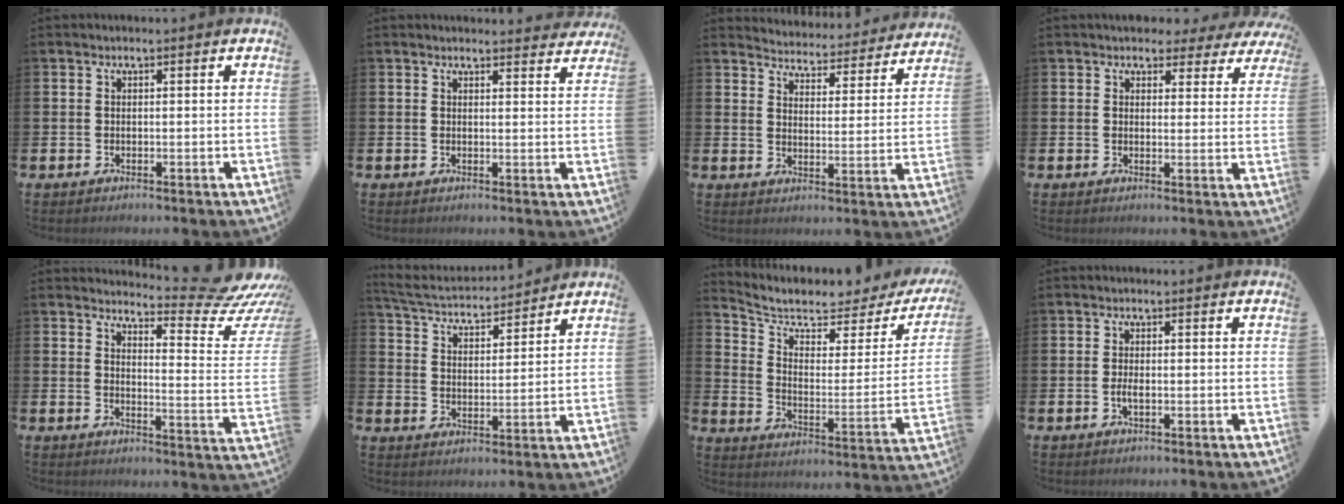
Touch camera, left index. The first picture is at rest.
{"total": 2.1, "force": [2.0, 0.2, -0.1], "torque": [0.007, -0.014, 0.035]}
{"total": 4.4, "force": [4.4, 0.6, -0.2], "torque": [-0.017, -0.046, 0.071]}
{"total": 3.1, "force": [2.6, 1.7, 0.2], "torque": [0.001, -0.017, 0.040]}
{"total": 6.2, "force": [5.5, 1.0, 2.7], "torque": [-0.041, -0.056, 0.084]}
{"total": 4.6, "force": [4.5, 0.9, 0.5], "torque": [-0.040, -0.032, 0.075]}
{"total": 6.3, "force": [5.2, 2.4, 2.6], "torque": [-0.079, -0.043, 0.083]}
{"total": 1.4, "force": [-0.3, 0.5, 1.2], "torque": [-0.023, 0.000, -0.006]}